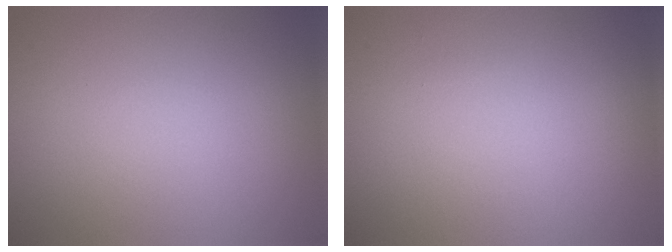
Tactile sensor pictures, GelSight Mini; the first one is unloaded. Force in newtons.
{"total": 0.0}